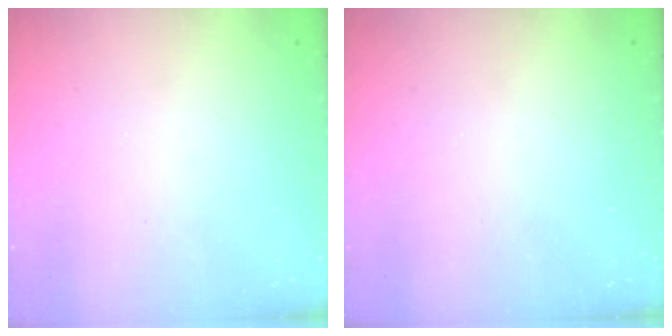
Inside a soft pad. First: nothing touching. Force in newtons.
{"total": 0.0}